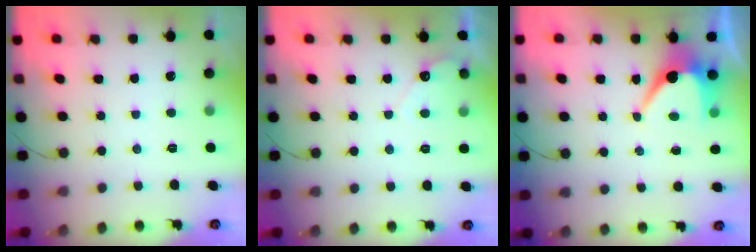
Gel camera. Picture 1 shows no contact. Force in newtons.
{"total": 3.8, "press": 3.8, "slide": 0.2}
{"total": 7.1, "press": 7.1, "slide": 0.3}